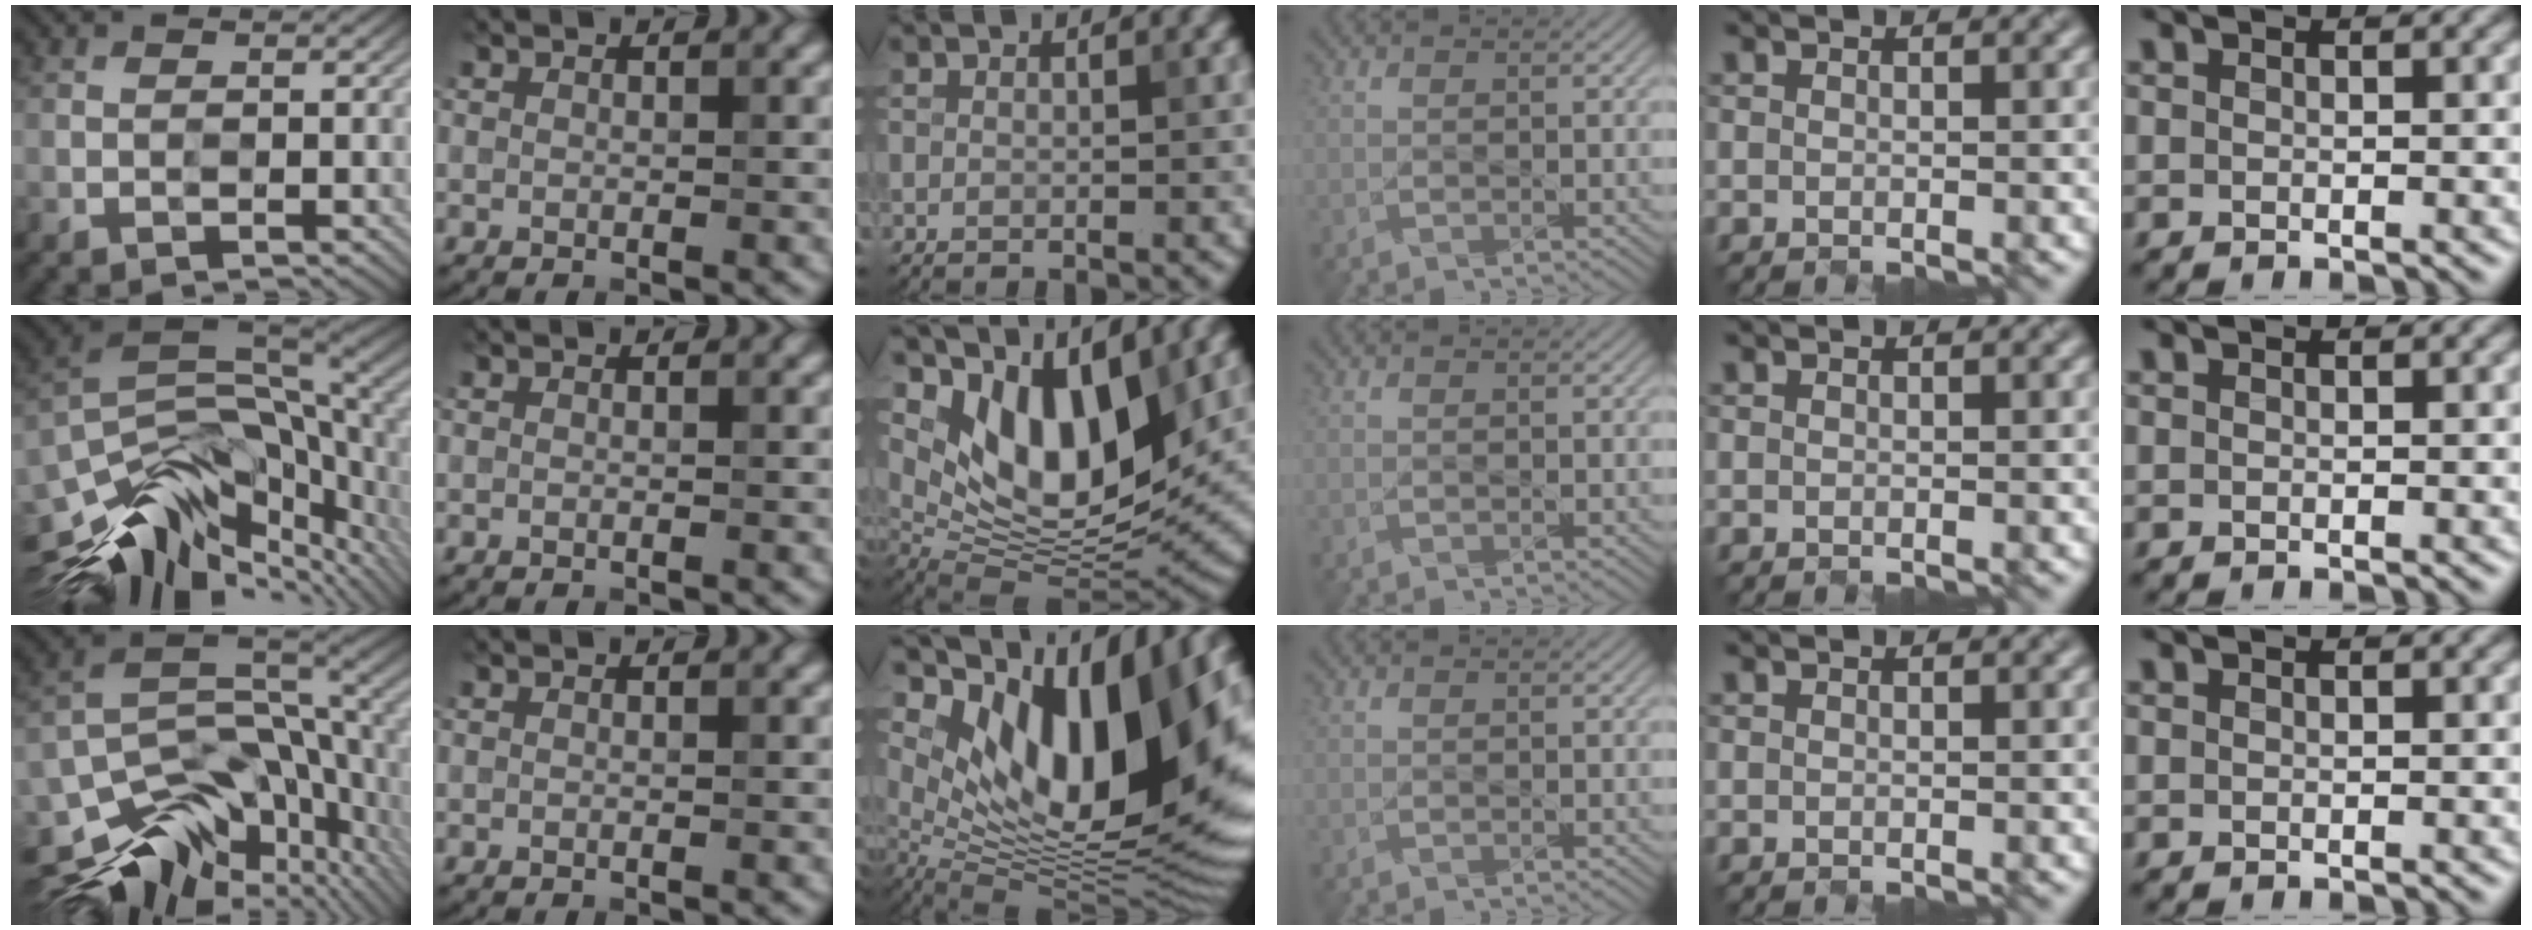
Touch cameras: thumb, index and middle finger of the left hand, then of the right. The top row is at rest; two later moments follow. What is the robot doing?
{"motion": "open", "object": "egg carton"}